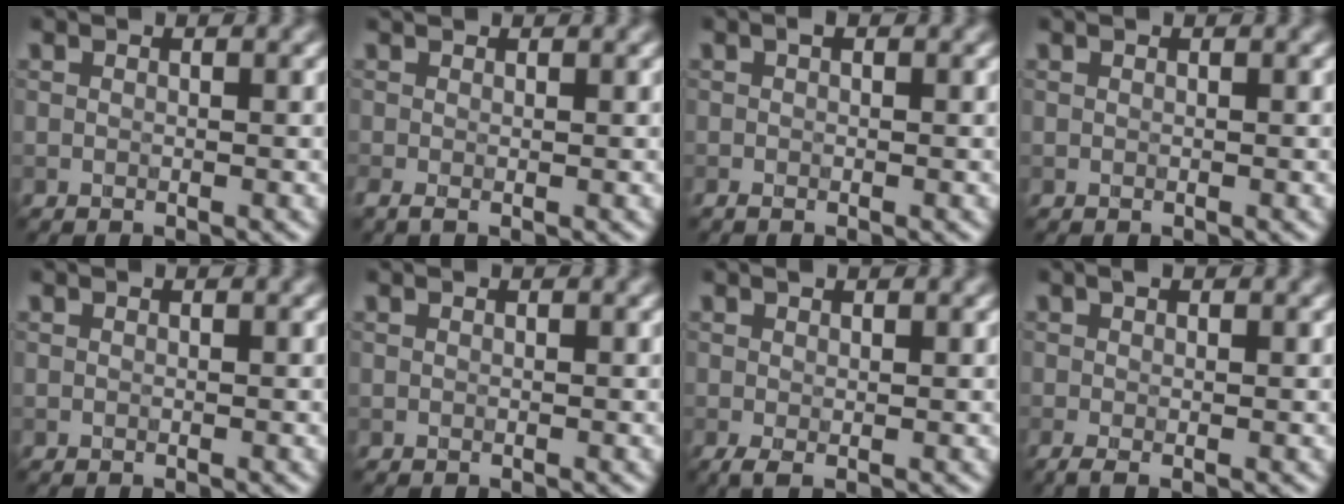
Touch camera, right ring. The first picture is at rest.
{"total": 1.0, "force": [0.0, 0.2, 0.9], "torque": [-0.021, 0.000, -0.003]}
{"total": 0.6, "force": [-0.1, 0.2, 0.6], "torque": [-0.012, 0.001, -0.003]}
{"total": 0.0}
{"total": 0.0}
{"total": 0.0}
{"total": 1.2, "force": [-0.1, 0.3, 1.2], "torque": [-0.027, -0.005, -0.002]}
{"total": 1.5, "force": [-0.2, 0.3, 1.5], "torque": [-0.028, -0.004, -0.004]}